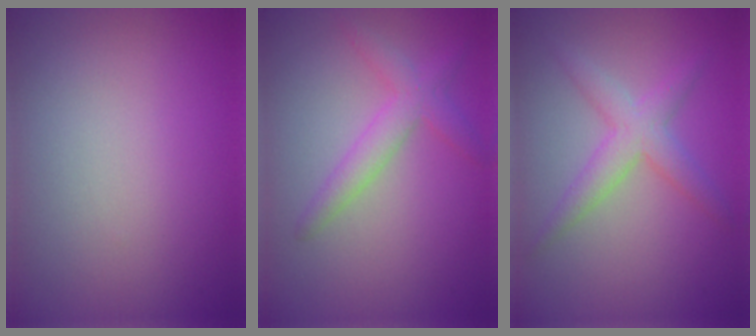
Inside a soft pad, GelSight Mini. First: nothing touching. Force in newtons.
{"total": 2.7, "press": 2.7, "slide": 0.1}
{"total": 3.2, "press": 3.2, "slide": 0.2}